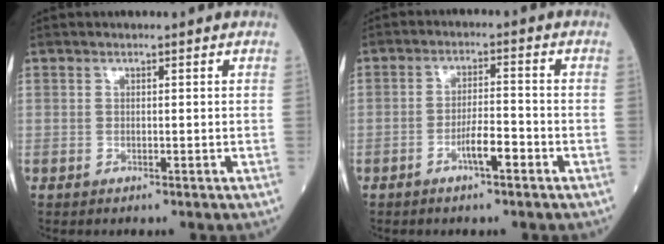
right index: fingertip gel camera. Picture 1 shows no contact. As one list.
[{"total": 4.1, "force": [-2.1, 0.7, 3.5], "torque": [-0.060, 0.003, -0.037]}]